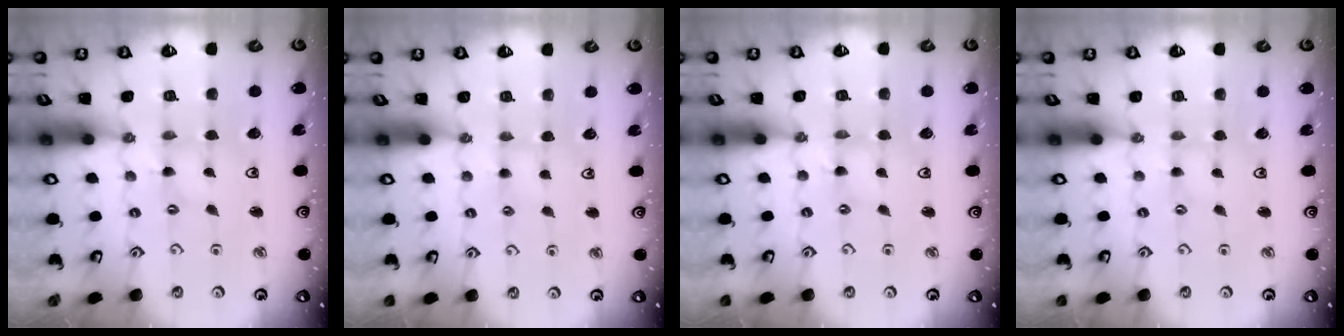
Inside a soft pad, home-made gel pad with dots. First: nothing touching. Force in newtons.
{"total": 2.6, "press": 2.6, "slide": 0.5}
{"total": 0.0}
{"total": 0.0}